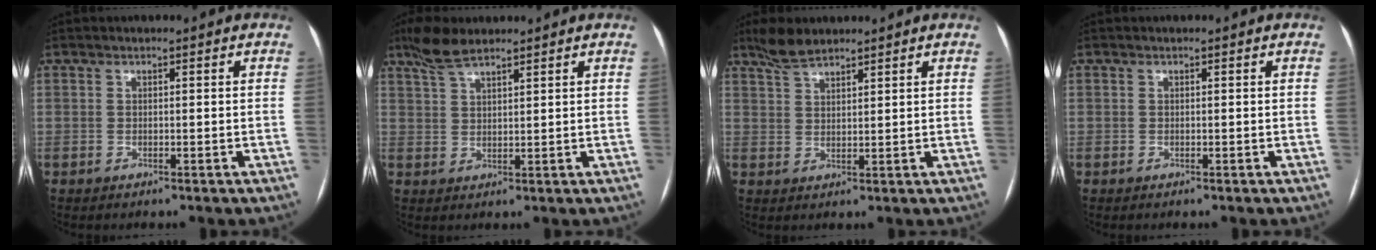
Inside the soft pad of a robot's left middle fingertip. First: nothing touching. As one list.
[{"total": 5.2, "force": [4.2, 1.1, 2.7], "torque": [-0.065, 0.016, 0.084]}, {"total": 4.3, "force": [3.8, 1.0, 1.7], "torque": [-0.043, 0.012, 0.075]}, {"total": 0.0}]